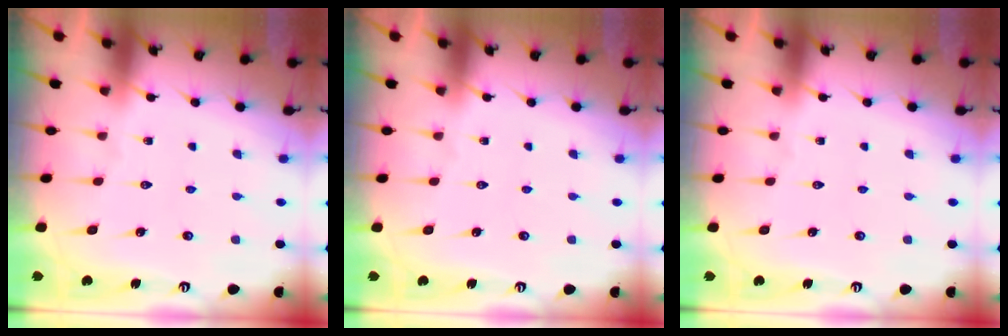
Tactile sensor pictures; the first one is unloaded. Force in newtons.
{"total": 0.0}
{"total": 0.0}